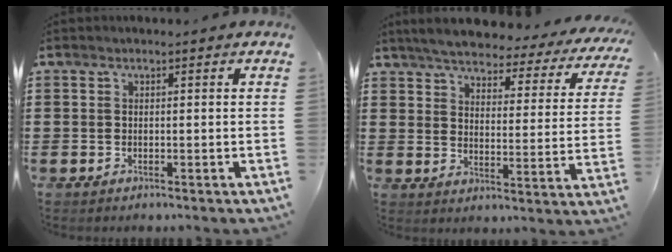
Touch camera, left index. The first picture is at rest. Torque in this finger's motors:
{"motor_torque": [2.14, 0.00, 1.05, 0.09]}